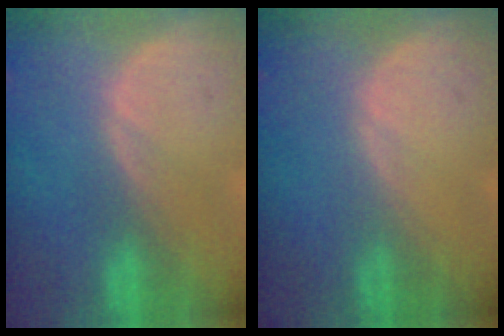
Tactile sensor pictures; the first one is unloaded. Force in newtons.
{"total": 0.0}